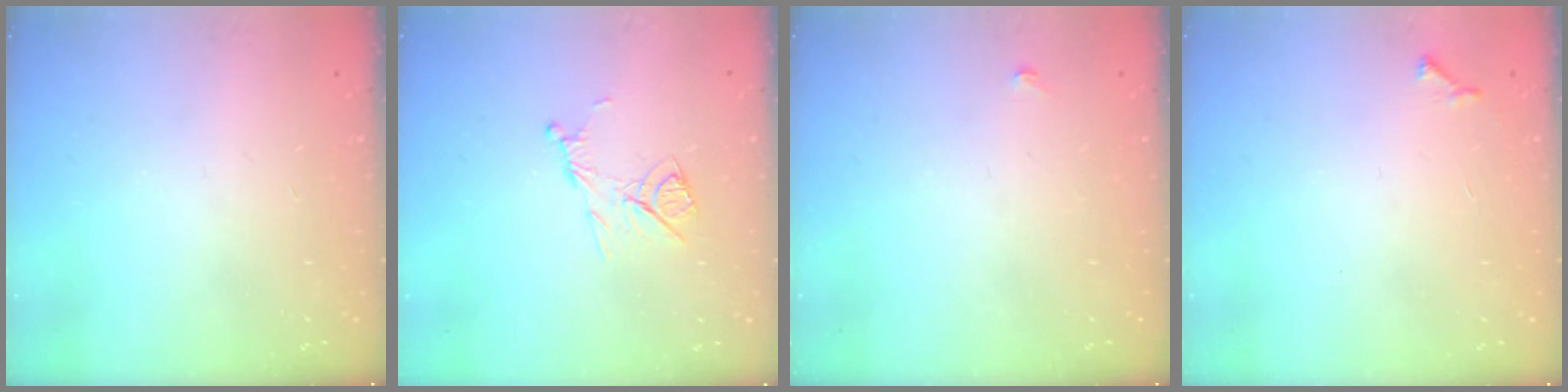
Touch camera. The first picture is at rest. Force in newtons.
{"total": 9.2, "press": 9.2, "slide": 0.2}
{"total": 3.0, "press": 3.0, "slide": 0.5}
{"total": 3.7, "press": 3.6, "slide": 0.5}